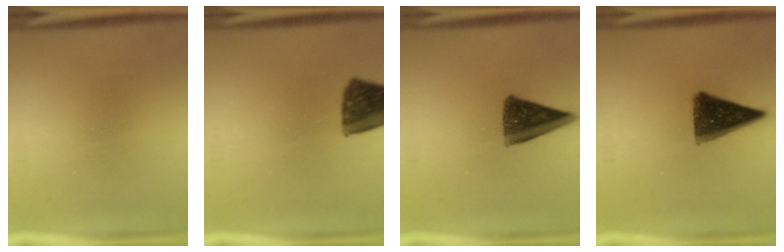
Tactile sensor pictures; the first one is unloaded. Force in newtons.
{"total": 10.5}
{"total": 10.4}
{"total": 11.5}